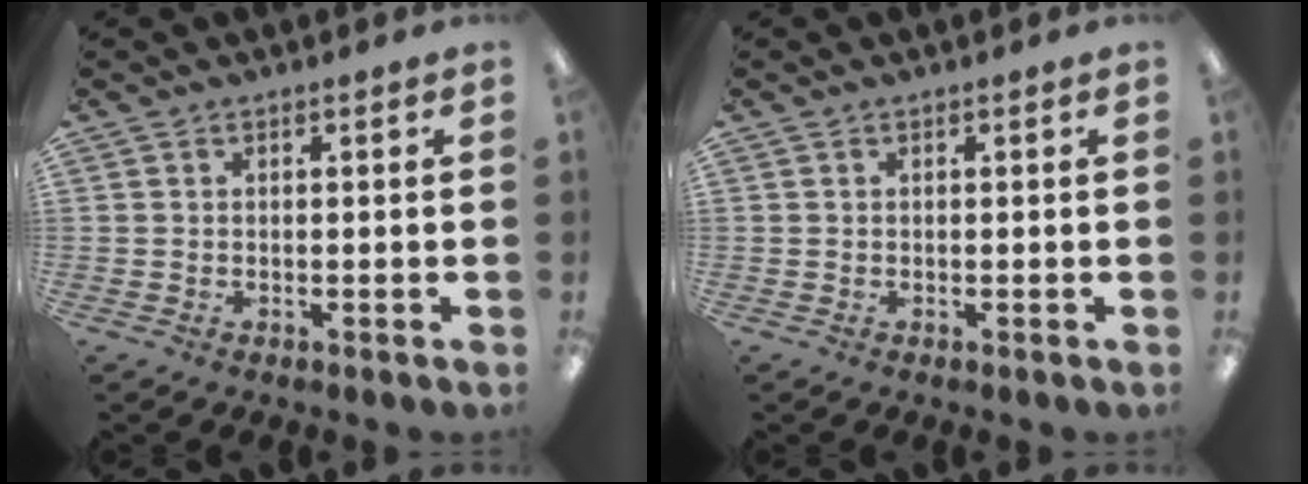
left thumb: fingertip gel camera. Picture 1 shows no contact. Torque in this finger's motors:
{"motor_torque": [-0.32, 0.32, -0.03, -0.05, 0.00]}